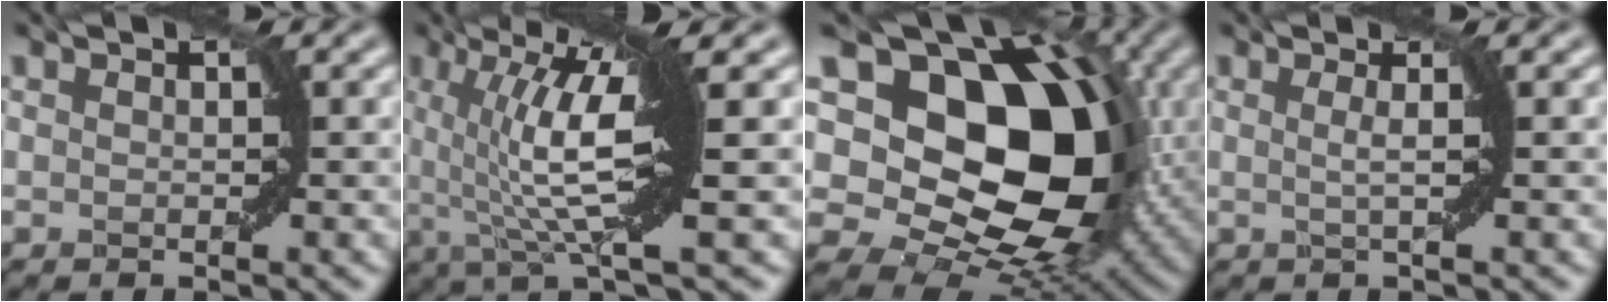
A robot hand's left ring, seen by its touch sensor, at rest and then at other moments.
{"total": 8.6, "force": [1.2, 1.6, 8.3], "torque": [-0.145, 0.005, 0.022]}
{"total": 15.5, "force": [3.1, 10.7, 10.8], "torque": [-0.144, 0.006, 0.057]}
{"total": 1.6, "force": [0.2, 0.3, 1.6], "torque": [-0.032, 0.003, -0.003]}